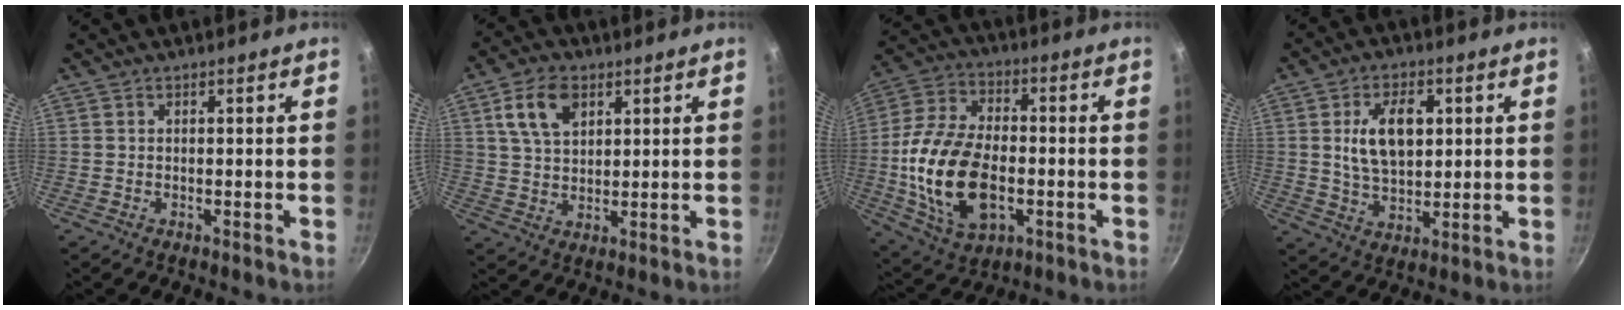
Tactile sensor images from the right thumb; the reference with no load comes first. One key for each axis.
{"total": 9.1, "fx": 3.8, "fy": 5.7, "fz": 5.9, "tx": -0.093, "ty": -0.004, "tz": 0.069}
{"total": 19.9, "fx": -3.3, "fy": 11.8, "fz": 15.7, "tx": -0.301, "ty": 0.019, "tz": -0.056}
{"total": 11.1, "fx": 2.3, "fy": 6.6, "fz": 8.6, "tx": -0.127, "ty": -0.006, "tz": 0.042}